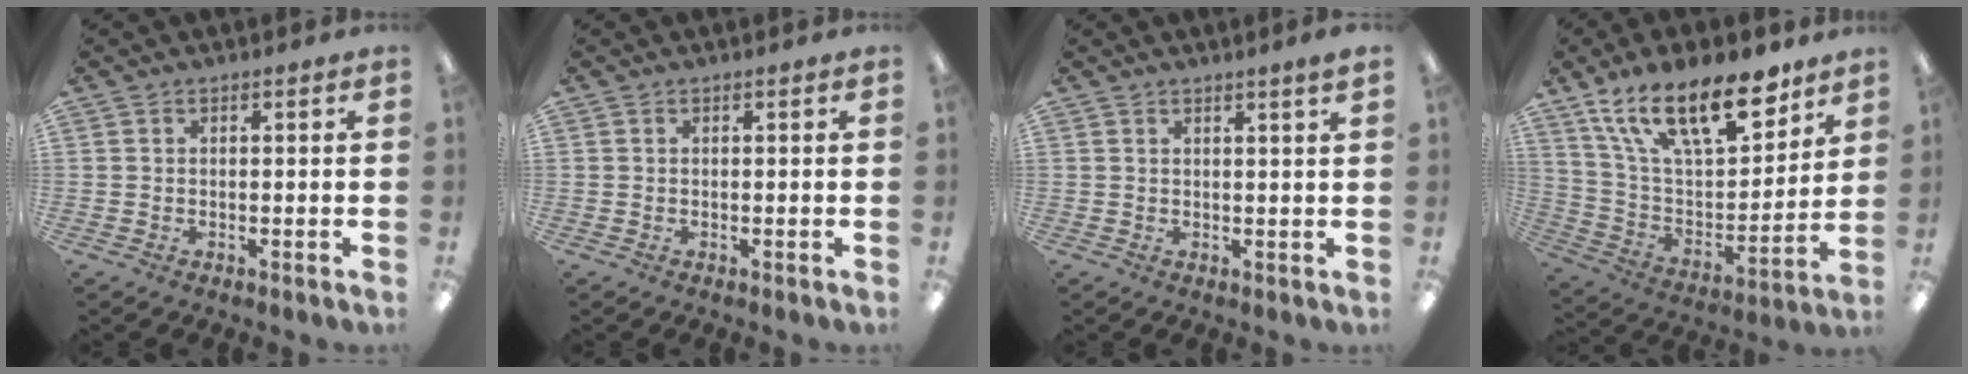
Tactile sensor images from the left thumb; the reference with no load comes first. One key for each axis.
{"total": 0.0}
{"total": 1.9, "fx": 1.5, "fy": -0.4, "fz": 1.1, "tx": -0.022, "ty": -0.004, "tz": 0.026}
{"total": 22.3, "fx": 14.7, "fy": 9.1, "fz": 14.1, "tx": -0.240, "ty": -0.077, "tz": 0.257}